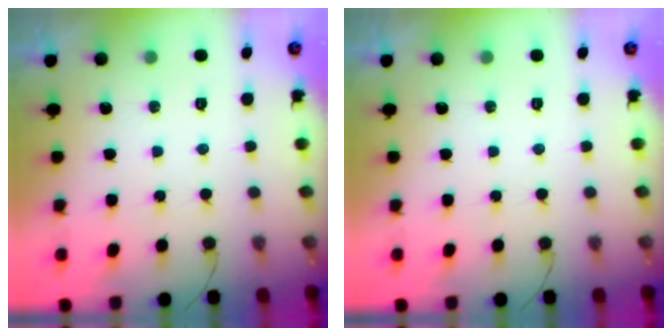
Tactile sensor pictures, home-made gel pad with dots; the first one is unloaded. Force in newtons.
{"total": 0.0}